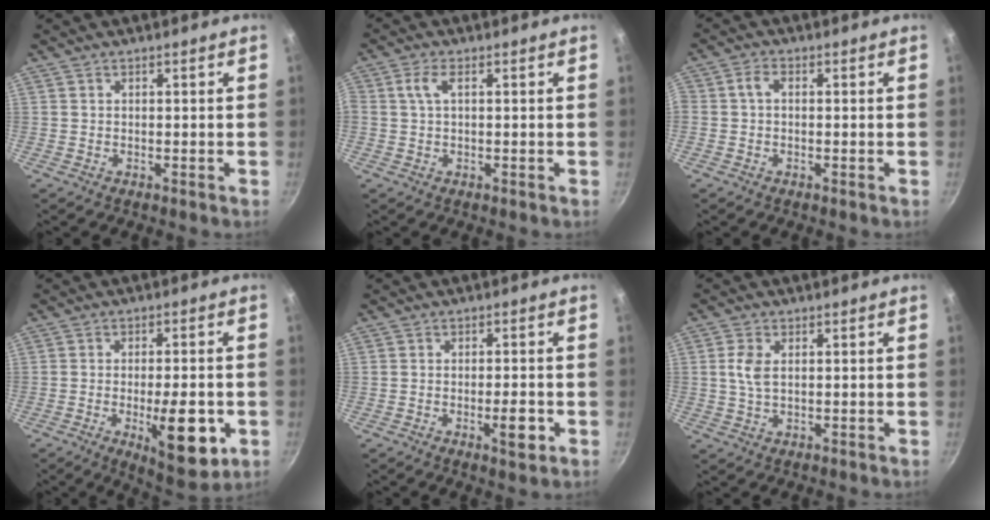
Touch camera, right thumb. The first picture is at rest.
{"total": 2.8, "force": [0.6, 1.1, 2.6], "torque": [-0.060, 0.007, 0.010]}
{"total": 2.3, "force": [-0.1, 1.5, 1.7], "torque": [-0.033, 0.009, -0.009]}
{"total": 13.1, "force": [-3.8, 4.6, 11.7], "torque": [-0.145, 0.004, -0.044]}
{"total": 4.5, "force": [-1.6, 1.3, 4.0], "torque": [-0.053, 0.009, -0.022]}
{"total": 4.0, "force": [0.7, 2.3, 3.2], "torque": [-0.070, 0.003, 0.013]}